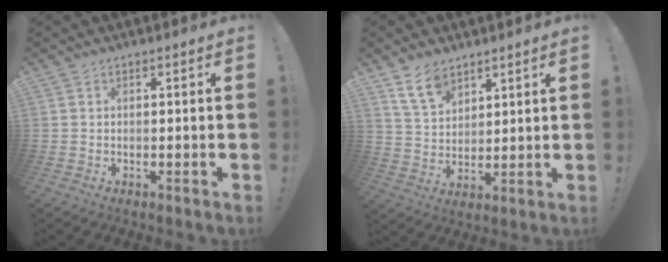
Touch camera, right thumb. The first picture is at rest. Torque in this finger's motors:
{"motor_torque": [0.12, 0.00, 0.33, 0.25, 0.00]}